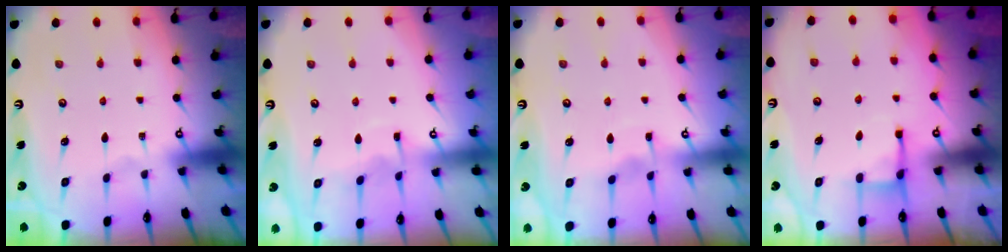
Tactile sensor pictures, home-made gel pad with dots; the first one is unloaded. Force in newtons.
{"total": 3.6, "press": 3.6, "slide": 0.1}
{"total": 2.8, "press": 2.8, "slide": 0.4}
{"total": 3.6, "press": 3.6, "slide": 0.4}